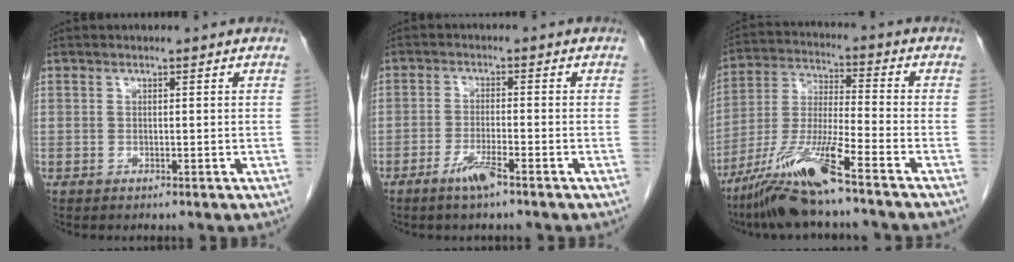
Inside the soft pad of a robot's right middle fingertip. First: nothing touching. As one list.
[{"total": 3.9, "force": [-2.6, 0.0, 2.9], "torque": [-0.060, -0.006, -0.052]}, {"total": 13.6, "force": [-9.2, -0.2, 10.0], "torque": [-0.207, -0.027, -0.173]}]